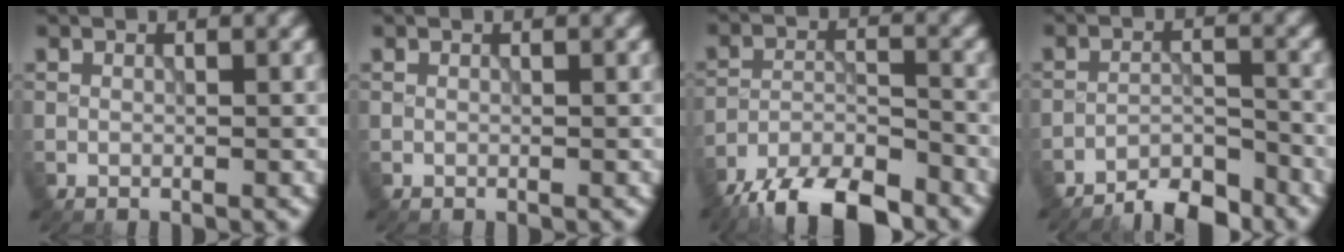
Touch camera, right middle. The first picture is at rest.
{"total": 0.0}
{"total": 8.7, "force": [-7.1, 2.4, 4.3], "torque": [-0.071, -0.003, -0.133]}
{"total": 4.9, "force": [-4.5, 1.0, 1.7], "torque": [-0.023, 0.002, -0.082]}